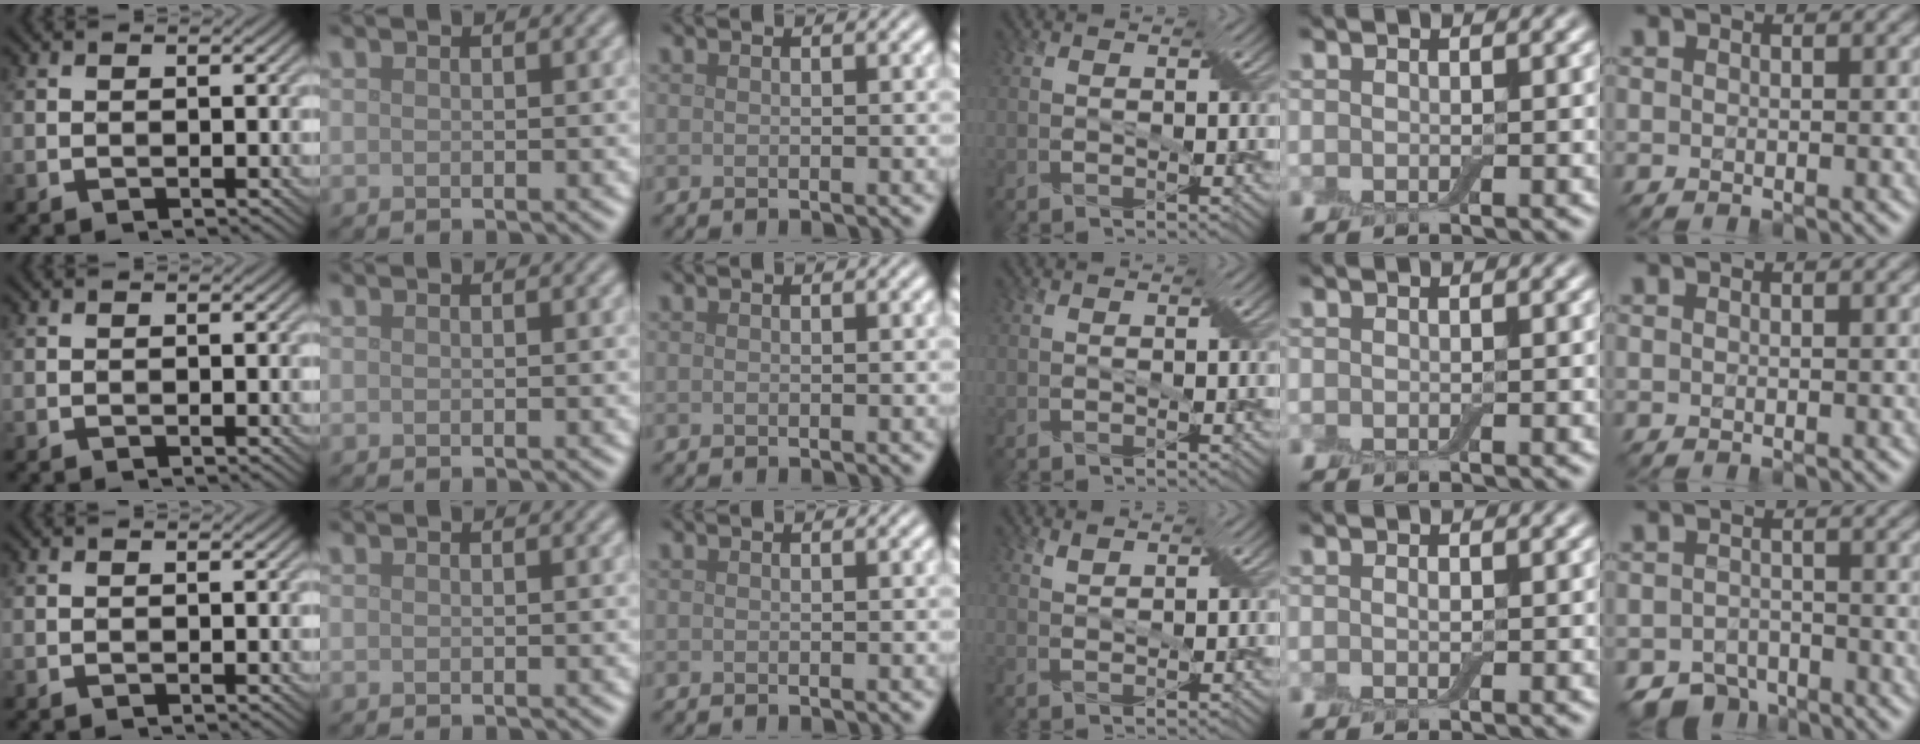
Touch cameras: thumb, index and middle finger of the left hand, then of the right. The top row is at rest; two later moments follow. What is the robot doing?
{"motion": "fold", "object": "apron"}